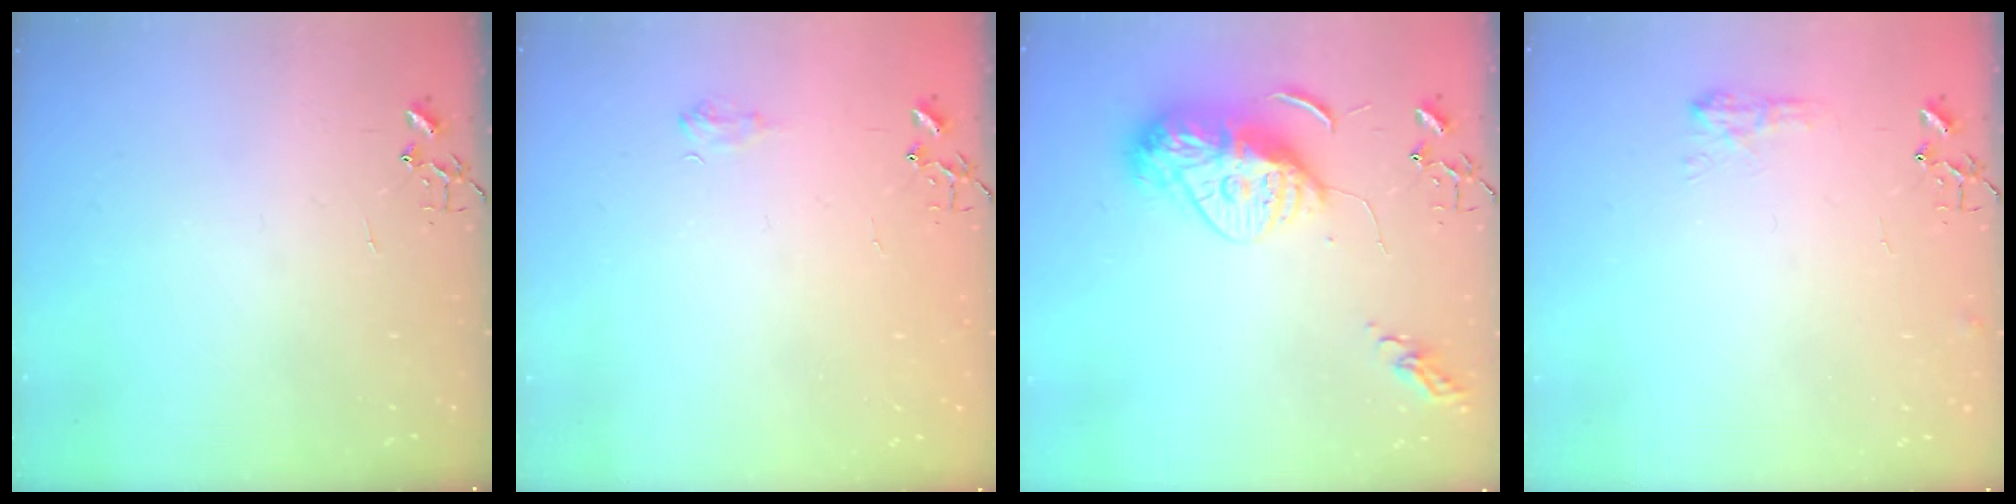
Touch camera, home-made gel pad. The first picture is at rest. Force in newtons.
{"total": 6.0, "press": 5.9, "slide": 0.7}
{"total": 12.9, "press": 12.8, "slide": 1.3}
{"total": 8.0, "press": 7.9, "slide": 0.7}